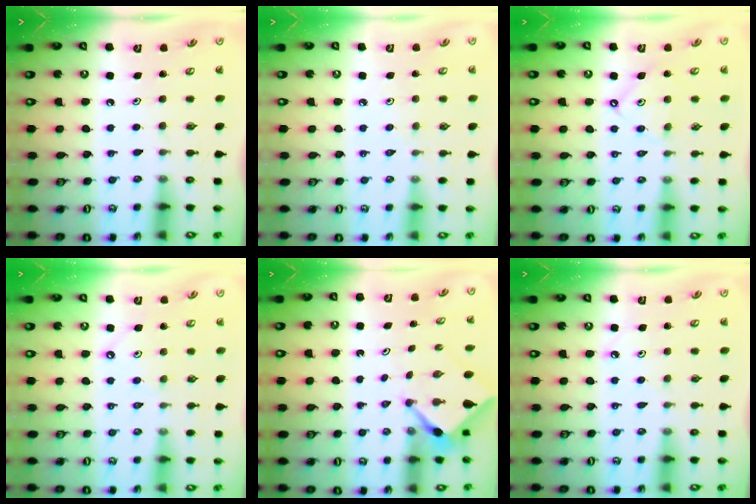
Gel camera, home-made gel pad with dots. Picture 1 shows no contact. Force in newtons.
{"total": 1.7, "press": 1.6, "slide": 0.4}
{"total": 7.2, "press": 7.2, "slide": 0.9}
{"total": 1.0, "press": 0.9, "slide": 0.2}
{"total": 2.4, "press": 2.4, "slide": 0.2}
{"total": 3.0, "press": 2.9, "slide": 0.4}